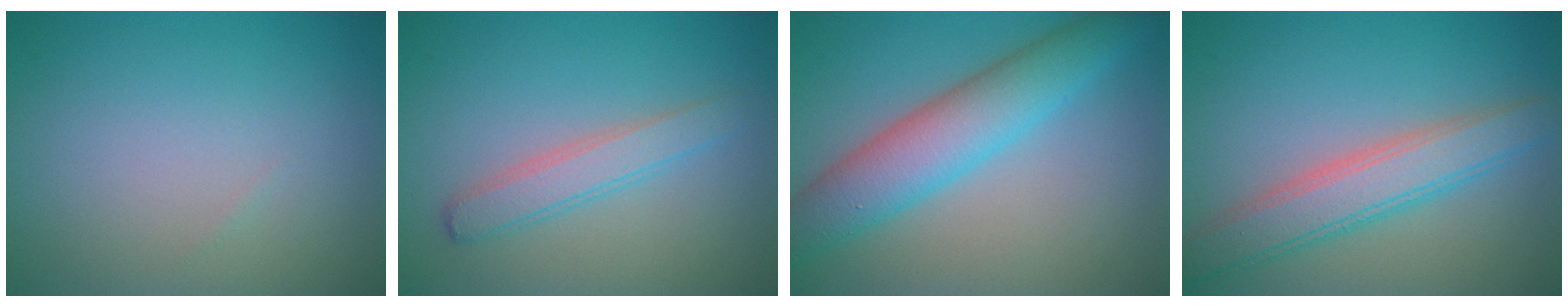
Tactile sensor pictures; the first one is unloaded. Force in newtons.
{"total": 2.5, "press": 2.5, "slide": 0.1}
{"total": 6.4, "press": 6.4, "slide": 0.2}
{"total": 4.8, "press": 4.8, "slide": 0.1}